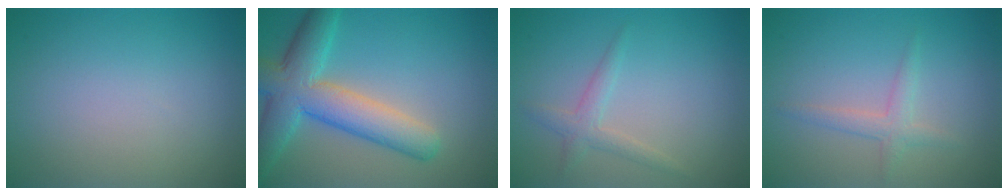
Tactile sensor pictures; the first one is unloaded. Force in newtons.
{"total": 7.5, "press": 7.5, "slide": 0.4}
{"total": 1.8, "press": 1.8, "slide": 0.1}
{"total": 2.3, "press": 2.3, "slide": 0.1}